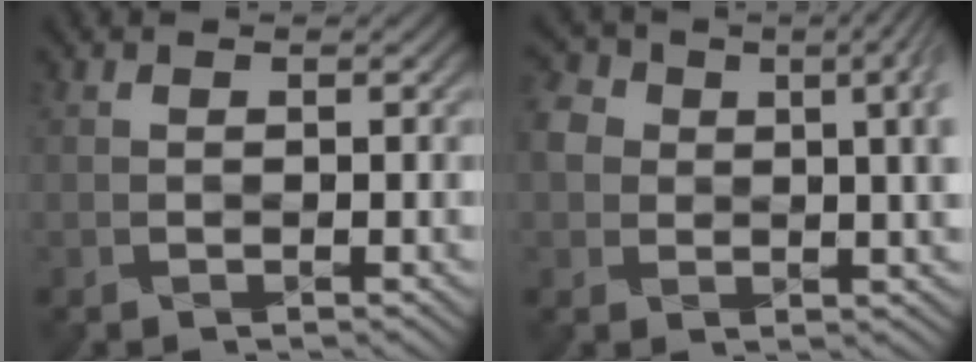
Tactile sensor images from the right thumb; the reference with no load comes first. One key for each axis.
{"total": 8.6, "fx": 1.7, "fy": 5.5, "fz": 6.3, "tx": -0.110, "ty": 0.002, "tz": 0.030}